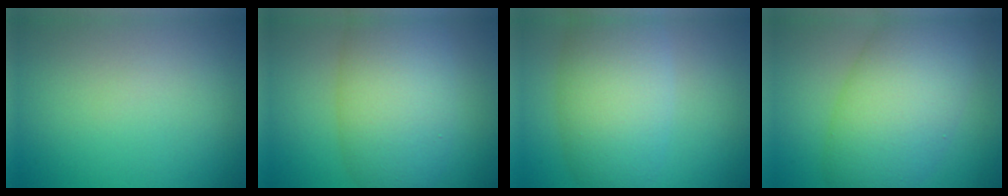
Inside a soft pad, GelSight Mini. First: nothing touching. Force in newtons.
{"total": 9.3, "press": 9.3, "slide": 0.3}
{"total": 8.1, "press": 8.1, "slide": 0.3}
{"total": 10.5, "press": 10.5, "slide": 0.4}